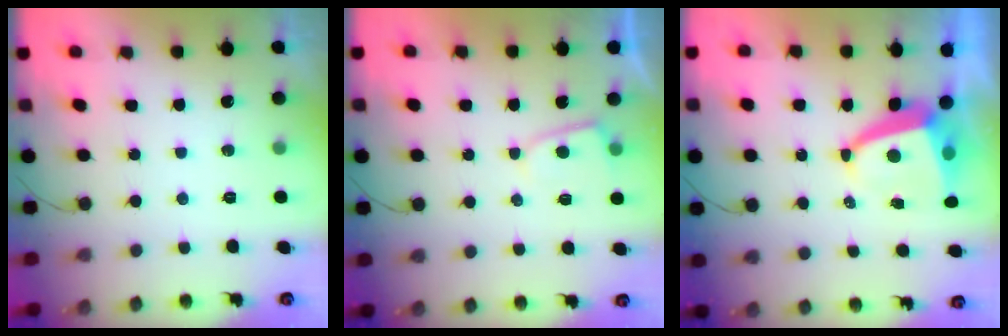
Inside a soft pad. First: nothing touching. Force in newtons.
{"total": 3.0, "press": 2.9, "slide": 0.3}
{"total": 5.8, "press": 5.8, "slide": 0.8}